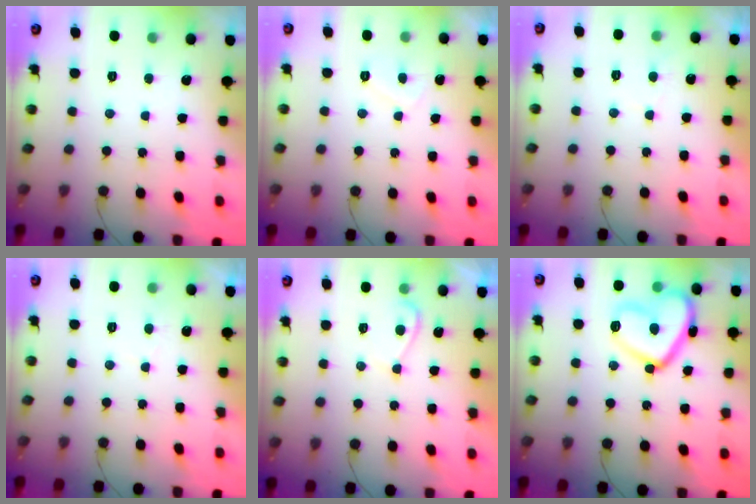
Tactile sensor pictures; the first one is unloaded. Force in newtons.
{"total": 2.1, "press": 2.0, "slide": 0.8}
{"total": 2.4, "press": 2.3, "slide": 0.6}
{"total": 1.3, "press": 1.2, "slide": 0.5}
{"total": 3.8, "press": 3.7, "slide": 0.7}
{"total": 15.7, "press": 15.6, "slide": 1.4}